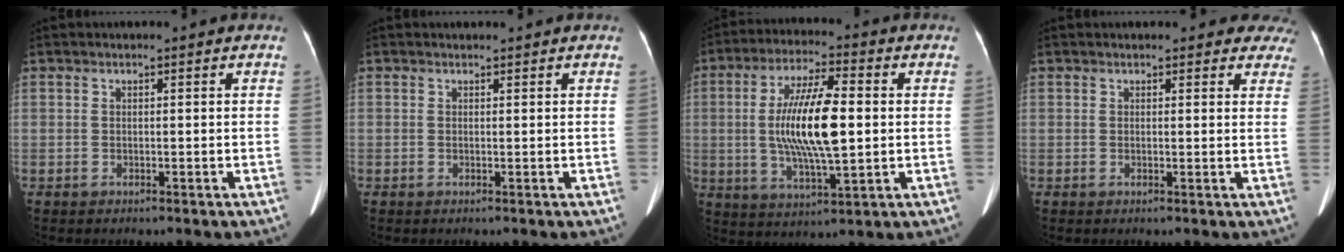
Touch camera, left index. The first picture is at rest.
{"total": 0.5, "force": [0.5, 0.3, 0.0], "torque": [-0.007, 0.010, 0.009]}
{"total": 13.3, "force": [0.0, 2.8, 12.9], "torque": [-0.248, -0.004, 0.001]}
{"total": 8.3, "force": [7.5, 3.2, 1.5], "torque": [0.030, -0.010, 0.053]}